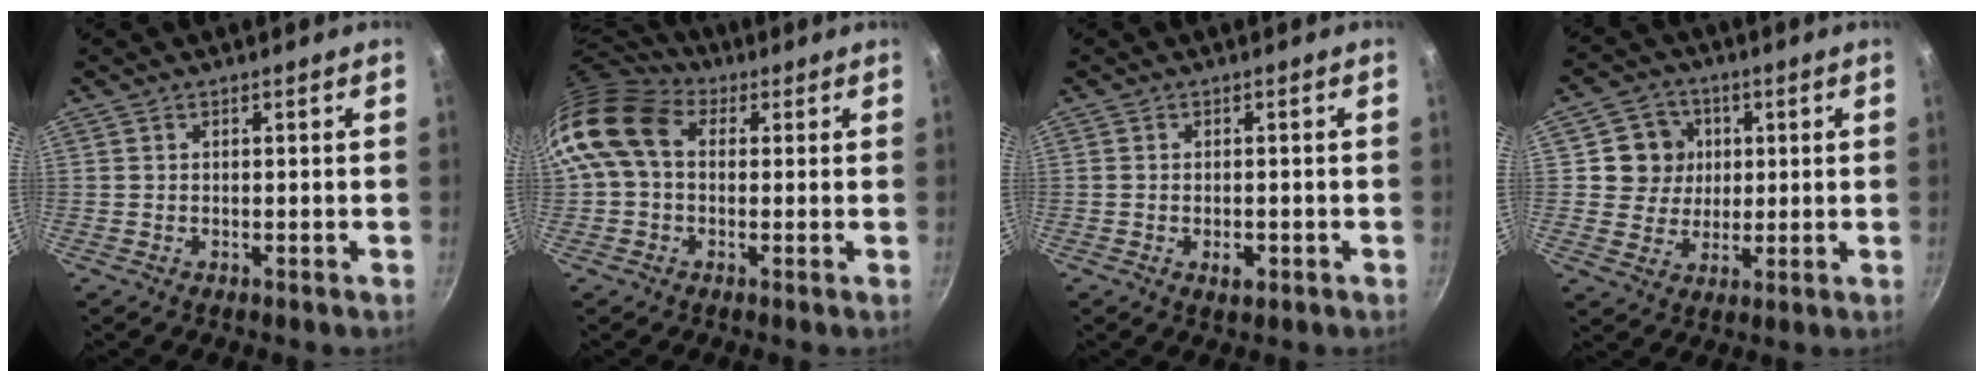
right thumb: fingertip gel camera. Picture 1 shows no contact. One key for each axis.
{"total": 11.5, "fx": 1.9, "fy": 8.4, "fz": 7.6, "tx": -0.133, "ty": 0.017, "tz": 0.015}
{"total": 2.5, "fx": -0.9, "fy": 1.3, "fz": 1.9, "tx": -0.028, "ty": 0.004, "tz": -0.013}
{"total": 8.2, "fx": 1.7, "fy": 7.7, "fz": 2.2, "tx": 0.001, "ty": 0.002, "tz": 0.025}